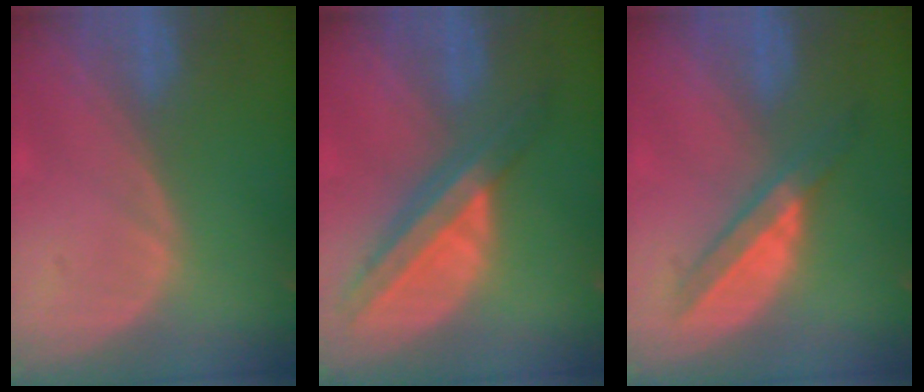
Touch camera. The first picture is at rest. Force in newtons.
{"total": 8.2, "press": 6.9, "slide": 4.5}
{"total": 6.0, "press": 5.3, "slide": 2.8}